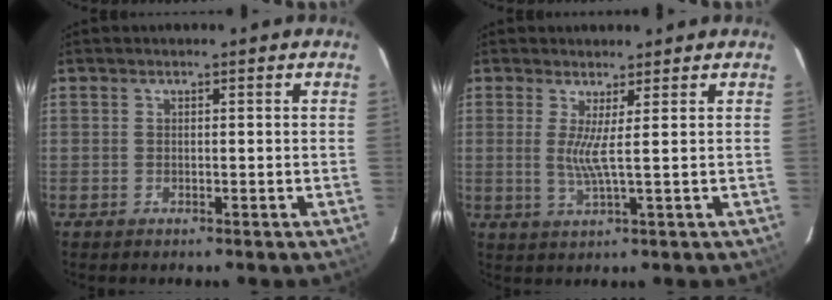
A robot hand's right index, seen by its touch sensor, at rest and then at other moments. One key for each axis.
{"total": 3.3, "fx": 0.9, "fy": -0.8, "fz": 3.1, "tx": -0.058, "ty": -0.012, "tz": 0.011}